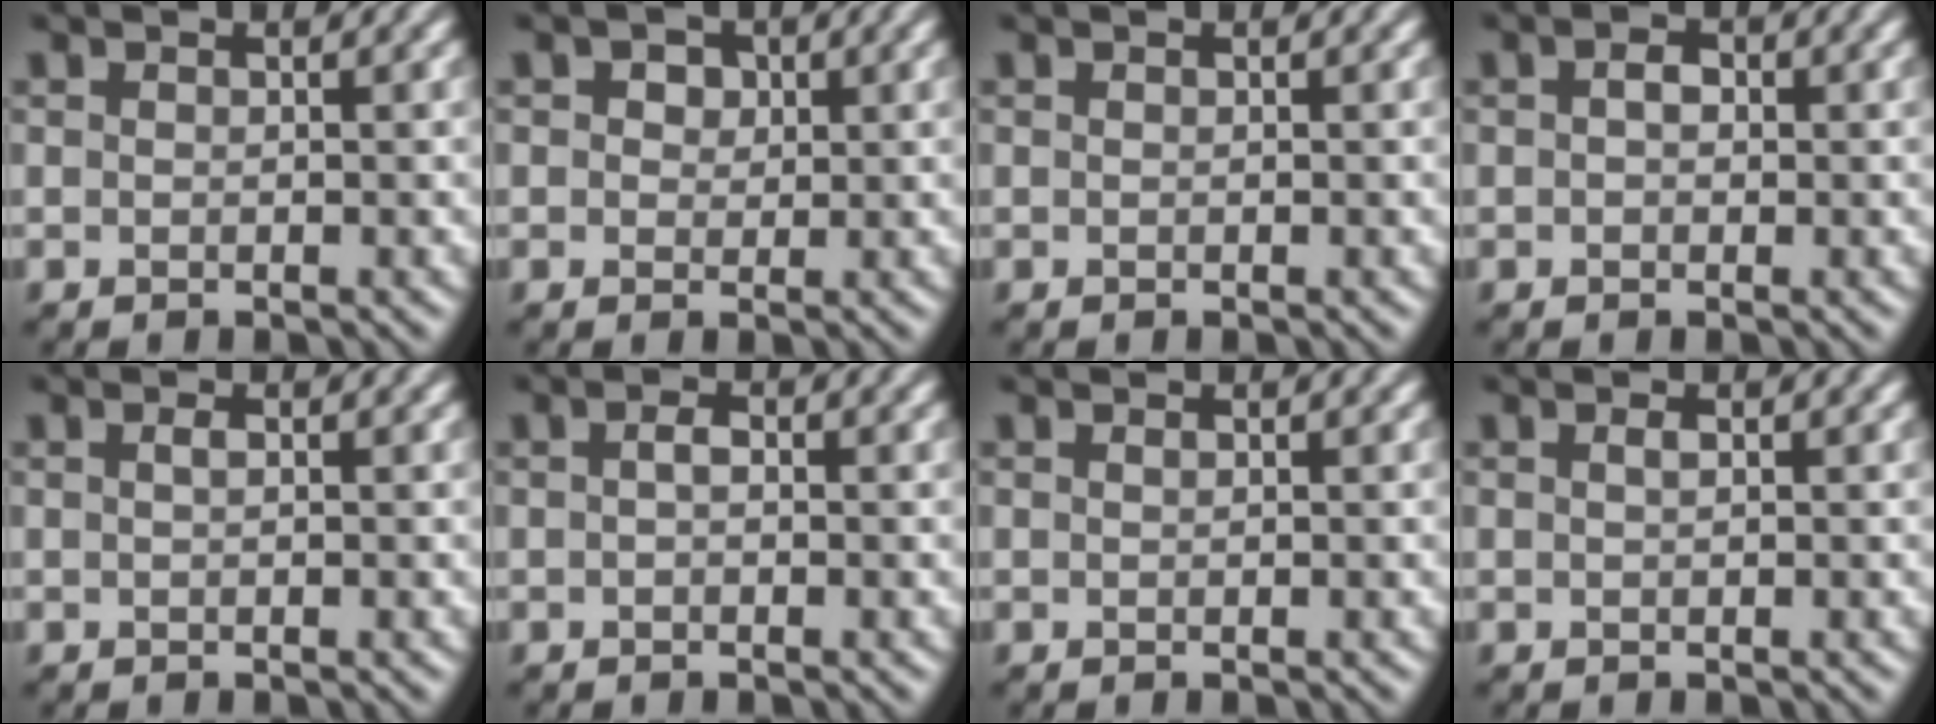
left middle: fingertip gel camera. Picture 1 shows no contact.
{"total": 2.3, "force": [1.1, 1.6, 1.2], "torque": [-0.012, 0.008, 0.001]}
{"total": 0.0}
{"total": 1.7, "force": [0.4, 1.1, 1.2], "torque": [-0.016, 0.001, -0.004]}
{"total": 0.6, "force": [0.2, 0.2, 0.5], "torque": [-0.012, 0.004, 0.003]}
{"total": 1.1, "force": [0.1, 0.6, 0.9], "torque": [-0.017, 0.002, -0.001]}
{"total": 0.0}
{"total": 0.5, "force": [0.2, 0.2, 0.5], "torque": [-0.010, 0.004, 0.003]}